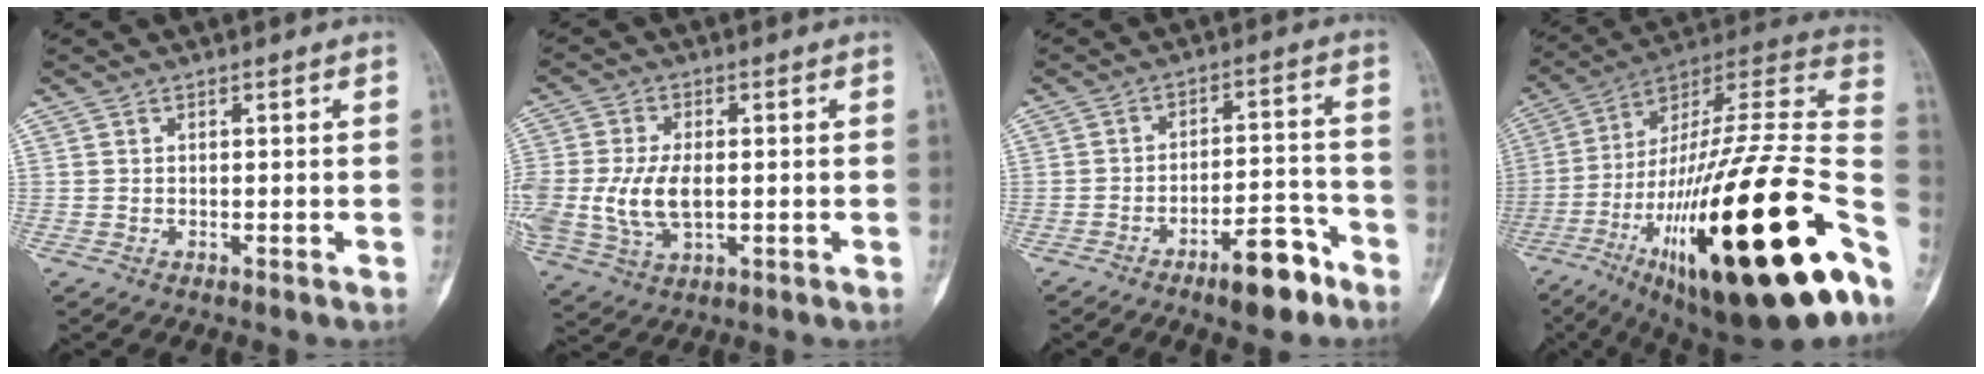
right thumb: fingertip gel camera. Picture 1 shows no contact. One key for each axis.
{"total": 11.1, "fx": -0.6, "fy": 6.4, "fz": 9.0, "tx": -0.194, "ty": -0.002, "tz": -0.004}
{"total": 9.7, "fx": -6.3, "fy": 3.4, "fz": 6.6, "tx": -0.087, "ty": 0.054, "tz": -0.095}
{"total": 40.8, "fx": -14.1, "fy": 9.7, "fz": 37.1, "tx": -0.553, "ty": 0.037, "tz": -0.231}